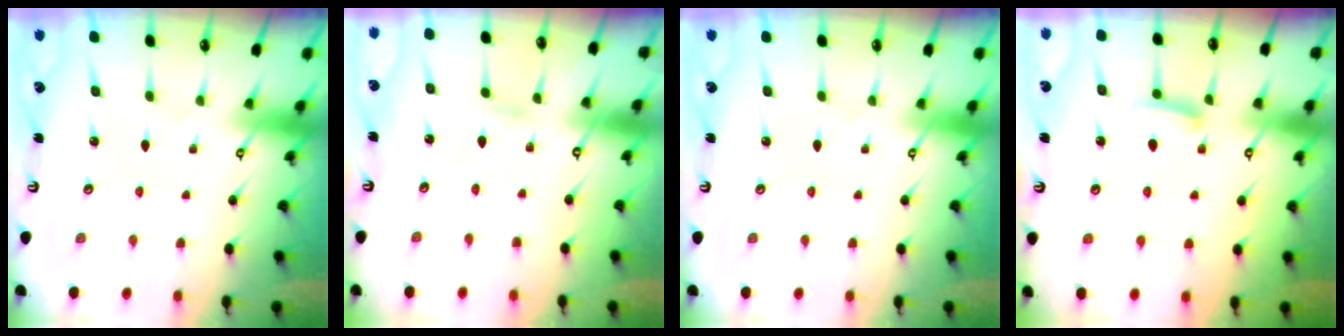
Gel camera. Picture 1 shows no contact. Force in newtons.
{"total": 1.9, "press": 1.9, "slide": 0.2}
{"total": 0.0}
{"total": 6.0, "press": 5.9, "slide": 0.7}